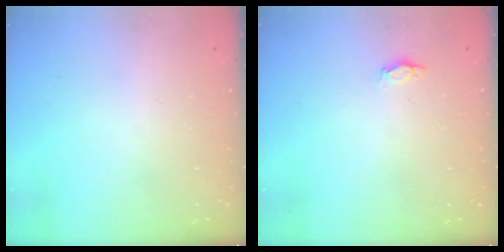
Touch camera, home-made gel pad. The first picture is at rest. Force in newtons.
{"total": 2.9, "press": 2.7, "slide": 1.1}